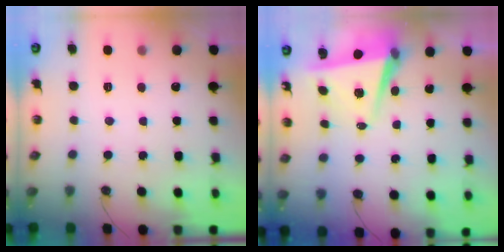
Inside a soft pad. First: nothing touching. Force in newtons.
{"total": 5.6, "press": 5.1, "slide": 2.3}